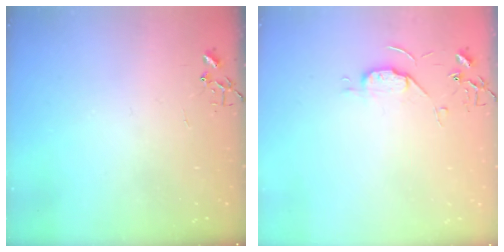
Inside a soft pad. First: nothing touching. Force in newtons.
{"total": 5.3, "press": 5.2, "slide": 0.7}